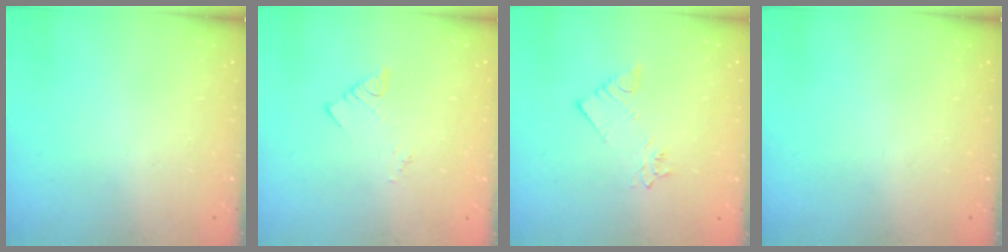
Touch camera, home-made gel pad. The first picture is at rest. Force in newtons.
{"total": 2.1, "press": 2.0, "slide": 0.4}
{"total": 2.1, "press": 2.1, "slide": 0.0}
{"total": 0.0}